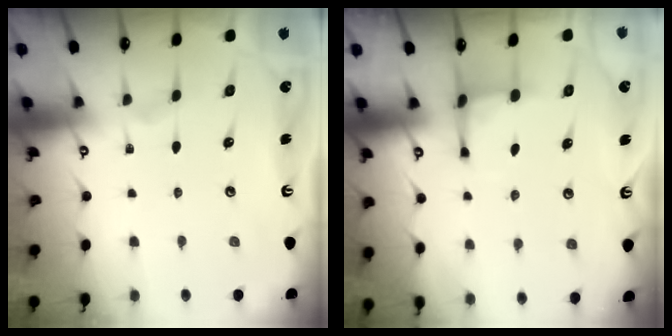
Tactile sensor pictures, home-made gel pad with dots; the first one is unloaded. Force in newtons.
{"total": 3.1, "press": 3.0, "slide": 0.9}